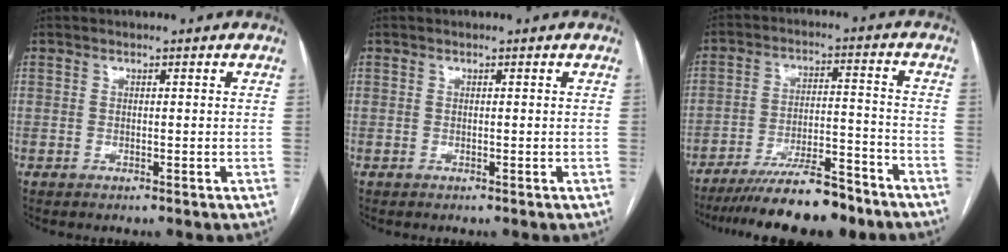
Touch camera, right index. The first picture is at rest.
{"total": 0.0}
{"total": 13.9, "force": [-11.8, 1.8, 7.2], "torque": [-0.114, -0.001, -0.190]}